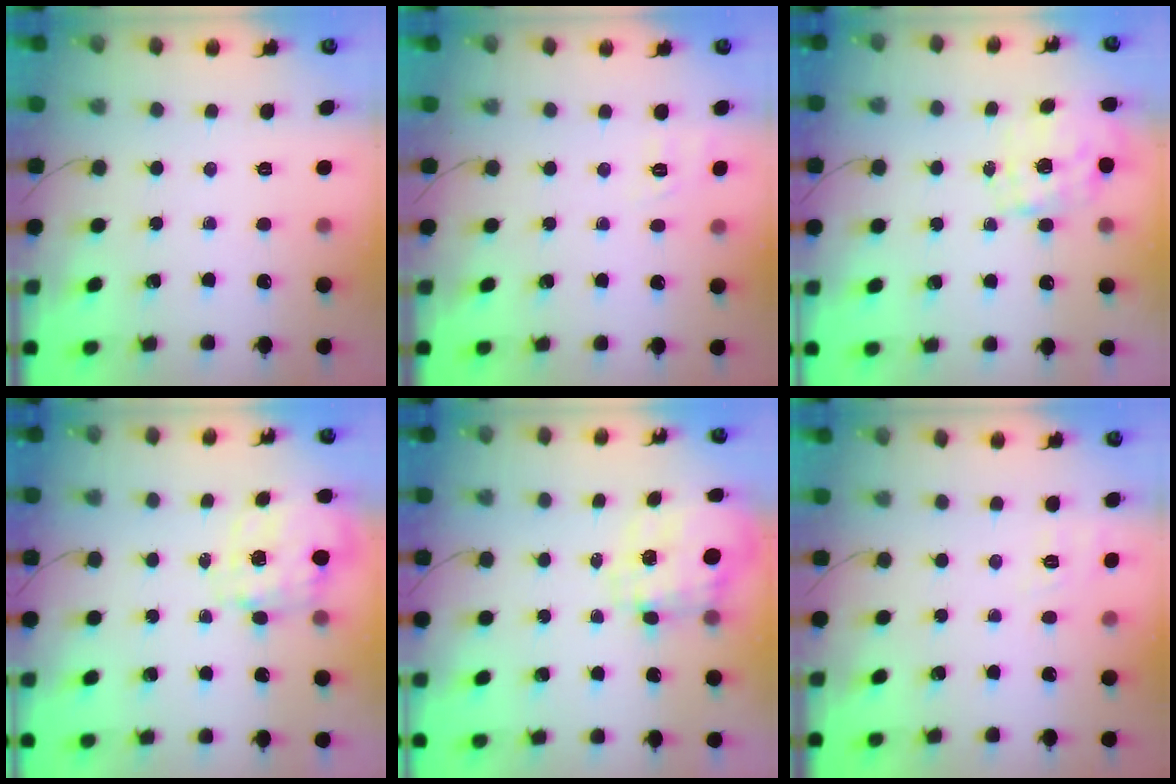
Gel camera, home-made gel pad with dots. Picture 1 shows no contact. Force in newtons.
{"total": 2.1, "press": 0.8, "slide": 1.9}
{"total": 1.6, "press": 1.4, "slide": 0.8}
{"total": 2.5, "press": 2.3, "slide": 1.0}
{"total": 3.4, "press": 3.2, "slide": 1.1}
{"total": 5.2, "press": 4.8, "slide": 2.1}